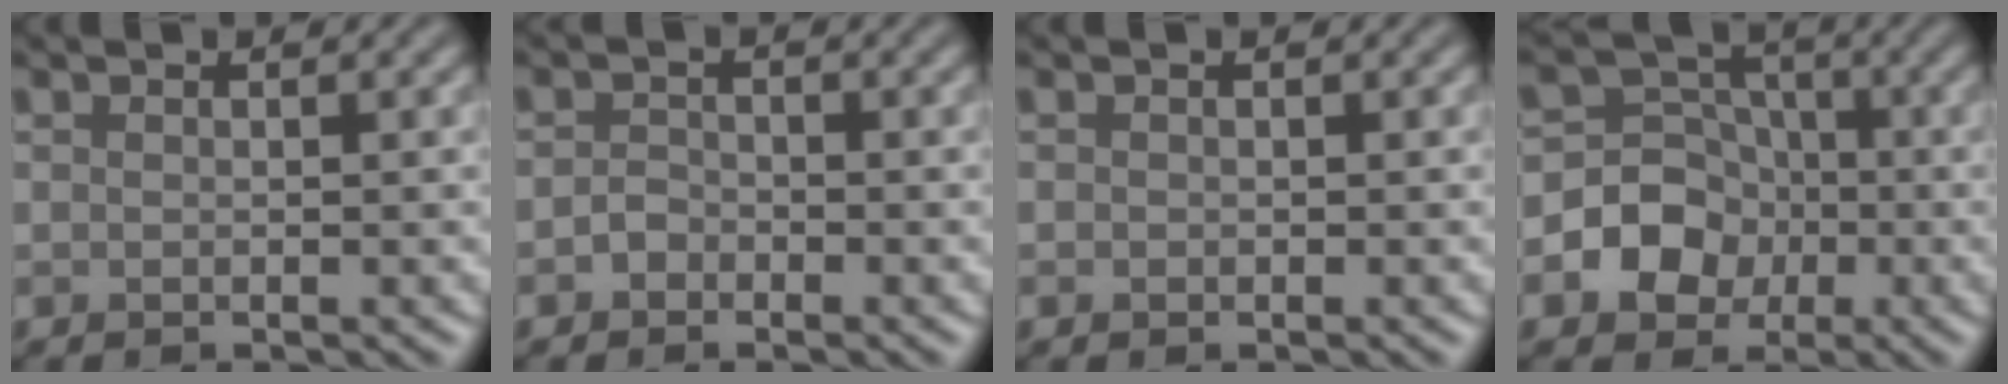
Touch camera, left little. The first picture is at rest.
{"total": 1.2, "force": [-0.7, 0.9, 0.4], "torque": [-0.006, 0.004, -0.016]}
{"total": 0.0}
{"total": 7.0, "force": [-1.9, 6.4, 2.1], "torque": [-0.027, 0.019, -0.060]}